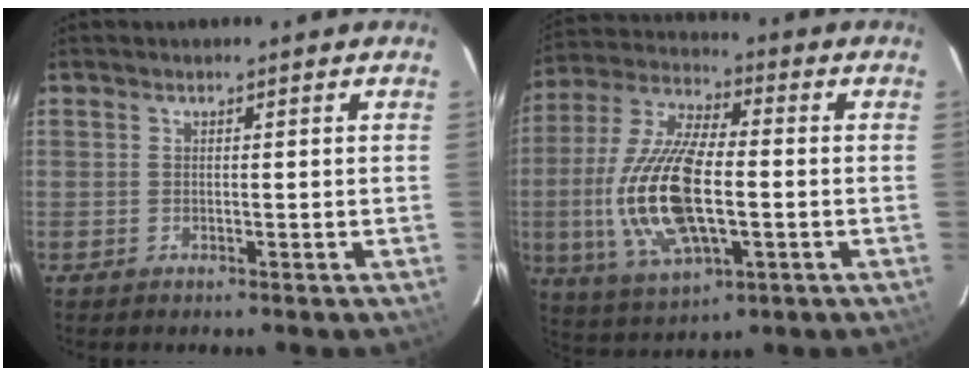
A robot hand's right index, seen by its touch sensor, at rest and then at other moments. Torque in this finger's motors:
{"motor_torque": [2.14, 0.00, 1.05, 0.21]}